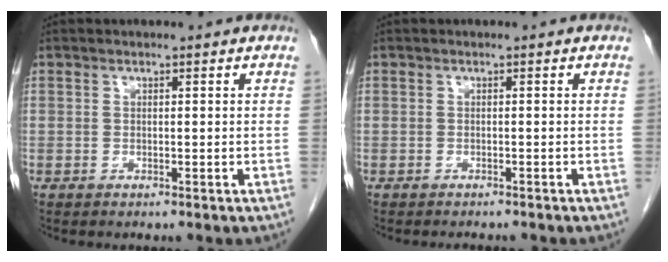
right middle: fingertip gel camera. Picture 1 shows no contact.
{"total": 2.3, "force": [-2.2, 0.4, 0.7], "torque": [-0.014, -0.006, -0.025]}